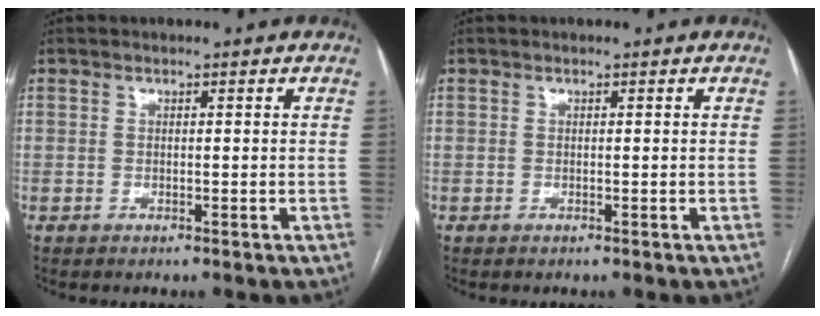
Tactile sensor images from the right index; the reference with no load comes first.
{"total": 0.0}